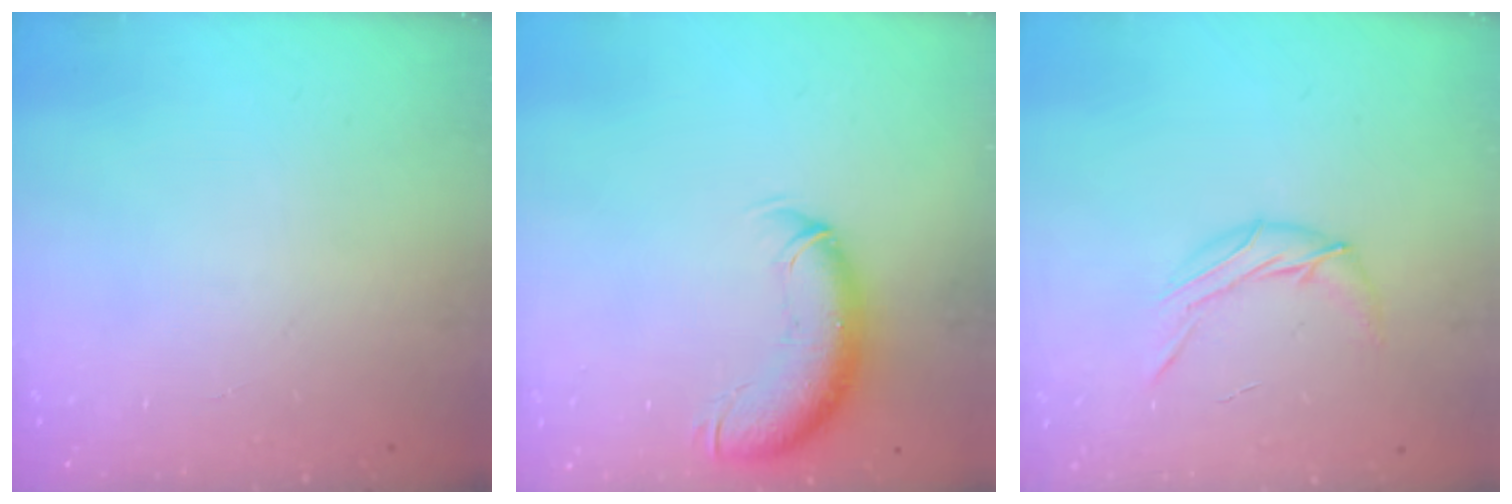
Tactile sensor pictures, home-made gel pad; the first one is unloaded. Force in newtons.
{"total": 11.5, "press": 11.3, "slide": 2.3}
{"total": 8.2, "press": 8.0, "slide": 1.3}